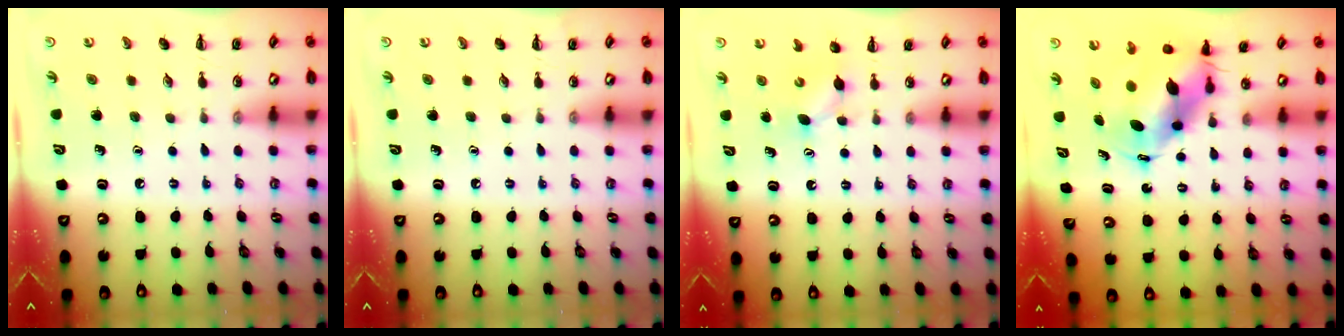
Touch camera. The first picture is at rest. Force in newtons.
{"total": 0.0}
{"total": 4.4, "press": 4.3, "slide": 1.1}
{"total": 7.7, "press": 7.4, "slide": 2.3}